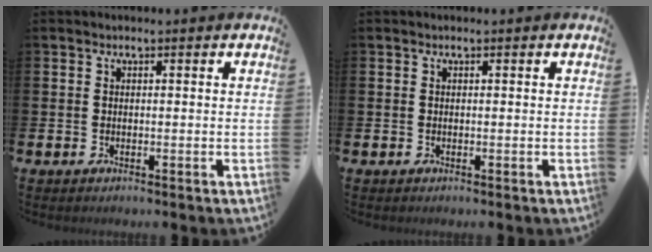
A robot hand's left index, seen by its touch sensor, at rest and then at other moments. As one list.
[{"total": 0.0}]